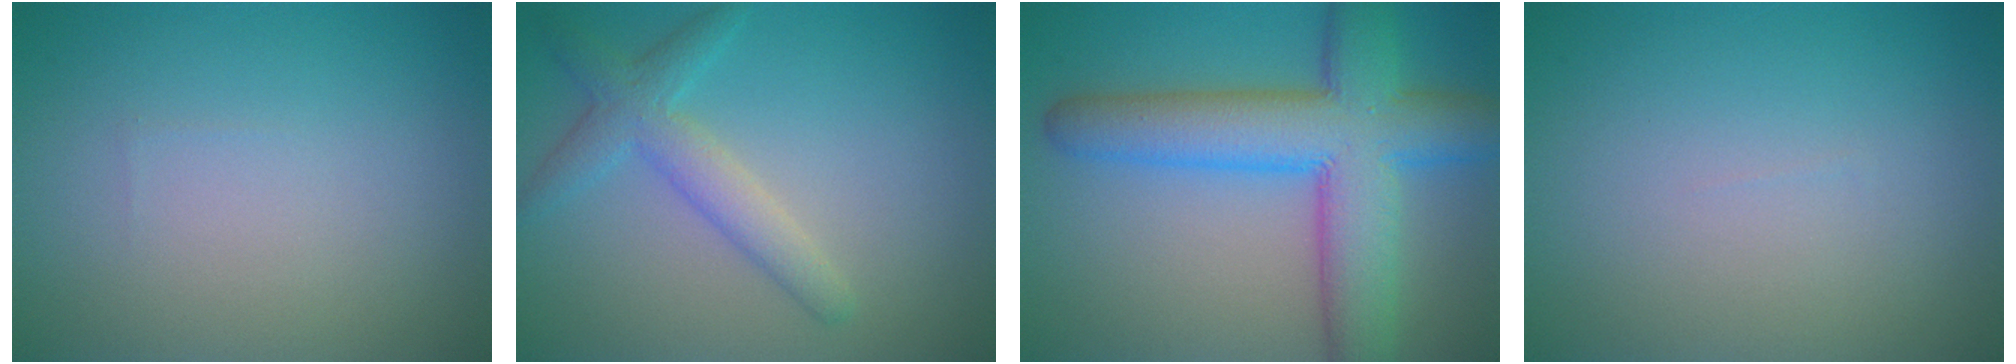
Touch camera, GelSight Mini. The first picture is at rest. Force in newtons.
{"total": 3.1, "press": 3.1, "slide": 0.2}
{"total": 9.8, "press": 9.8, "slide": 0.3}
{"total": 0.0}